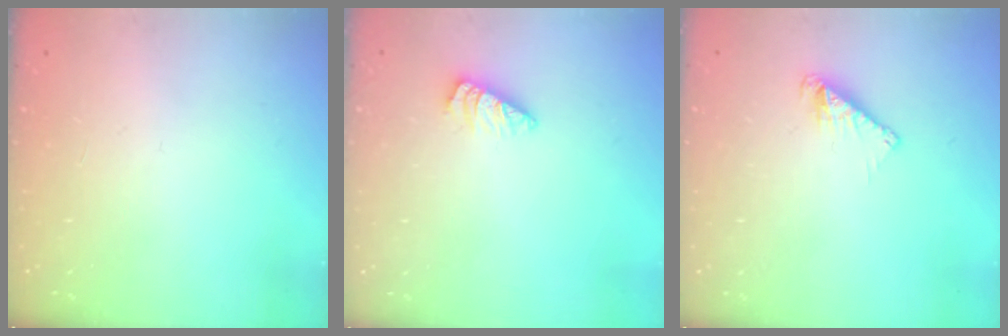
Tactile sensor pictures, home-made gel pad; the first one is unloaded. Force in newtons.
{"total": 1.5, "press": 1.5, "slide": 0.3}
{"total": 3.9, "press": 3.9, "slide": 0.2}